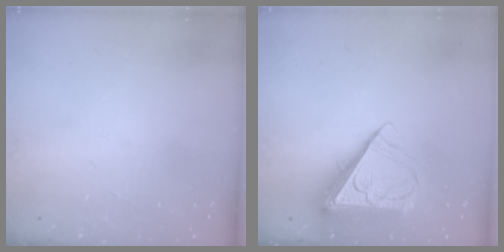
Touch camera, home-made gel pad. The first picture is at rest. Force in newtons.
{"total": 10.1, "press": 10.0, "slide": 1.3}